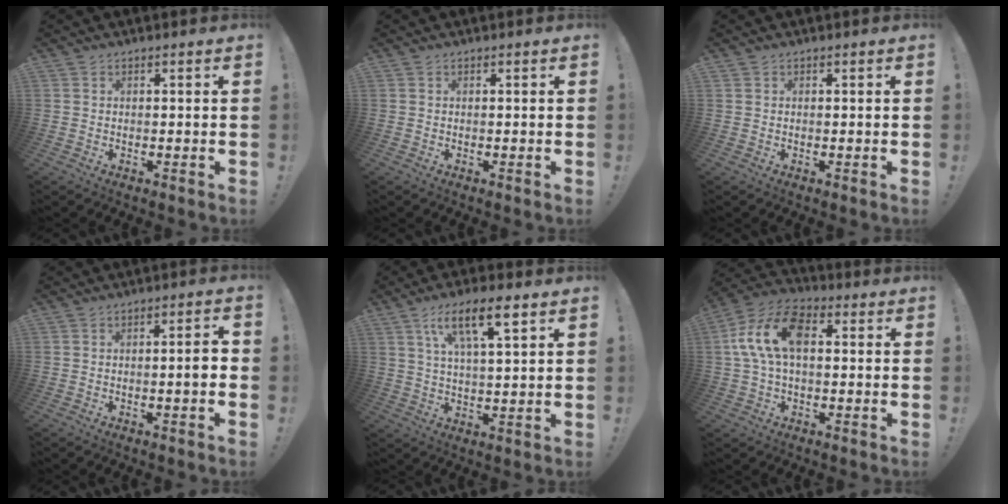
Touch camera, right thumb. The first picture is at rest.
{"total": 0.0}
{"total": 0.6, "force": [0.5, 0.3, -0.2], "torque": [0.011, -0.003, 0.007]}
{"total": 3.6, "force": [-0.8, 0.1, 3.5], "torque": [-0.052, 0.000, -0.017]}
{"total": 12.2, "force": [5.9, 3.0, 10.2], "torque": [-0.175, -0.013, 0.096]}
{"total": 13.9, "force": [2.0, 8.2, 11.1], "torque": [-0.220, 0.013, 0.040]}